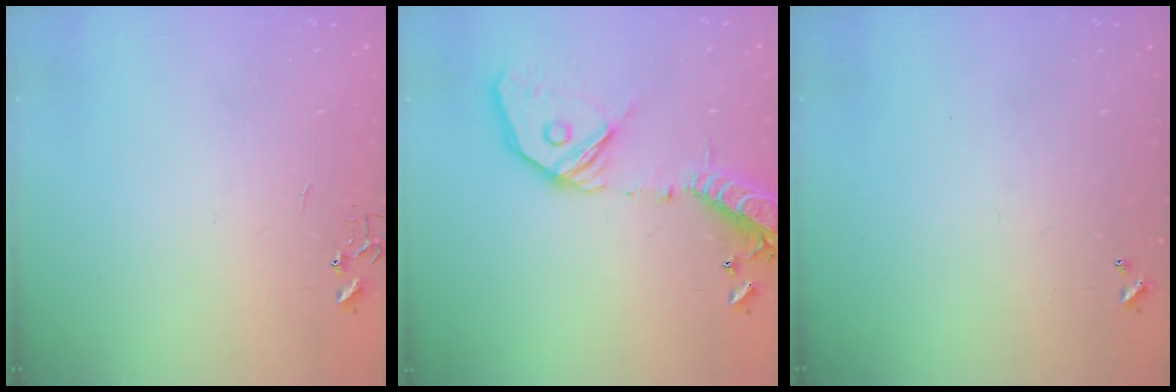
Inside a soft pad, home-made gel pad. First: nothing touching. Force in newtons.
{"total": 21.3, "press": 20.9, "slide": 4.1}
{"total": 0.0}